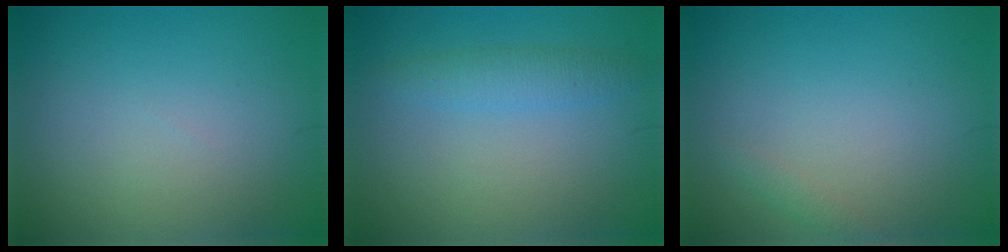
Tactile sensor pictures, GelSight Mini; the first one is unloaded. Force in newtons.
{"total": 2.2, "press": 2.2, "slide": 0.2}
{"total": 0.7, "press": 0.7, "slide": 0.0}